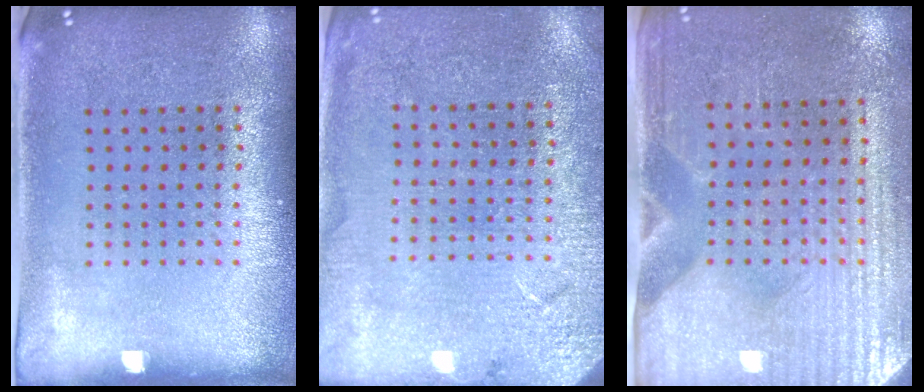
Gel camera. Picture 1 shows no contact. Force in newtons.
{"total": 2.8, "press": 2.8, "slide": 0.1}
{"total": 3.4, "press": 3.1, "slide": 1.4}